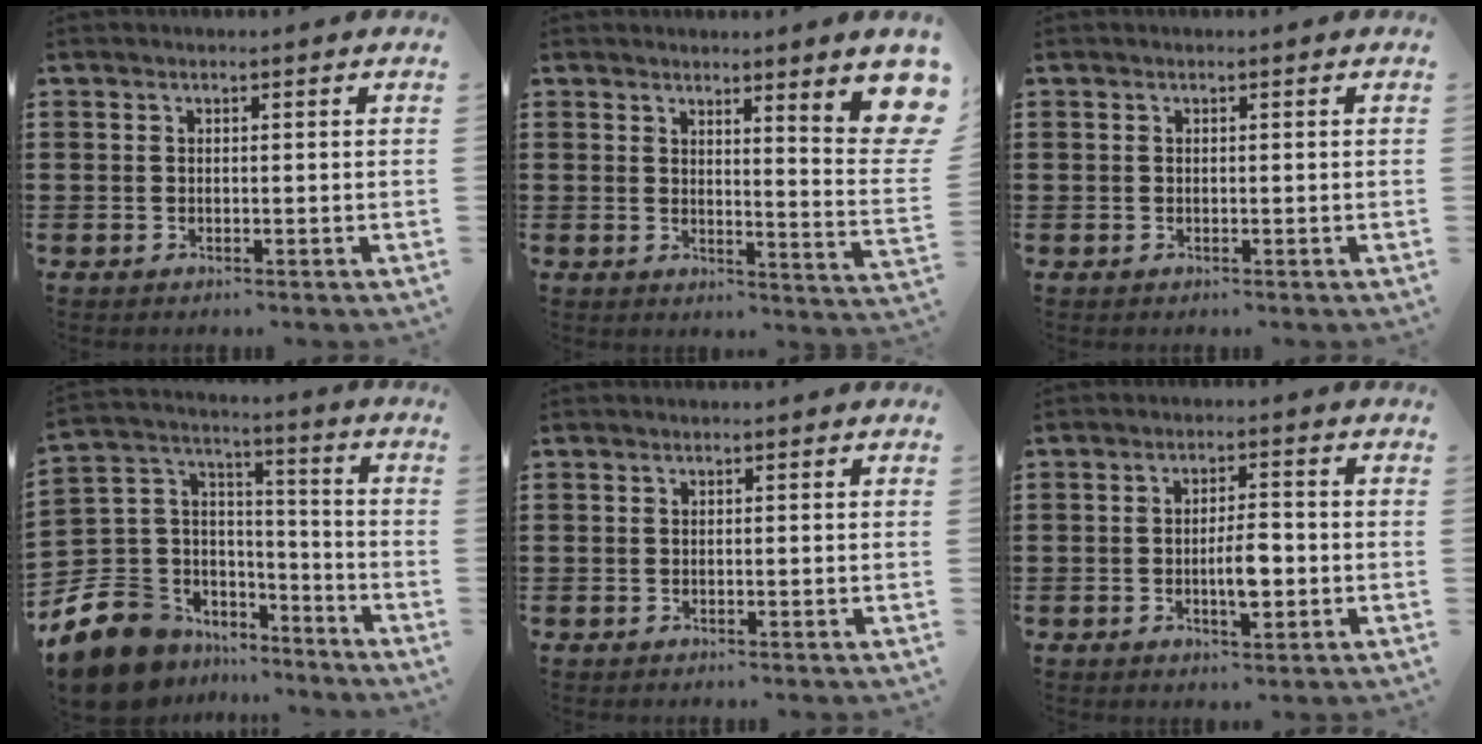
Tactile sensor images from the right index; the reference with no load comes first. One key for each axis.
{"total": 6.2, "fx": 3.9, "fy": 0.1, "fz": 4.8, "tx": -0.081, "ty": -0.027, "tz": 0.060}
{"total": 0.0}
{"total": 11.2, "fx": -7.5, "fy": 7.8, "fz": 2.8, "tx": -0.119, "ty": 0.001, "tz": -0.149}
{"total": 0.0}
{"total": 5.0, "fx": -0.9, "fy": 1.7, "fz": 4.6, "tx": -0.078, "ty": 0.000, "tz": -0.020}